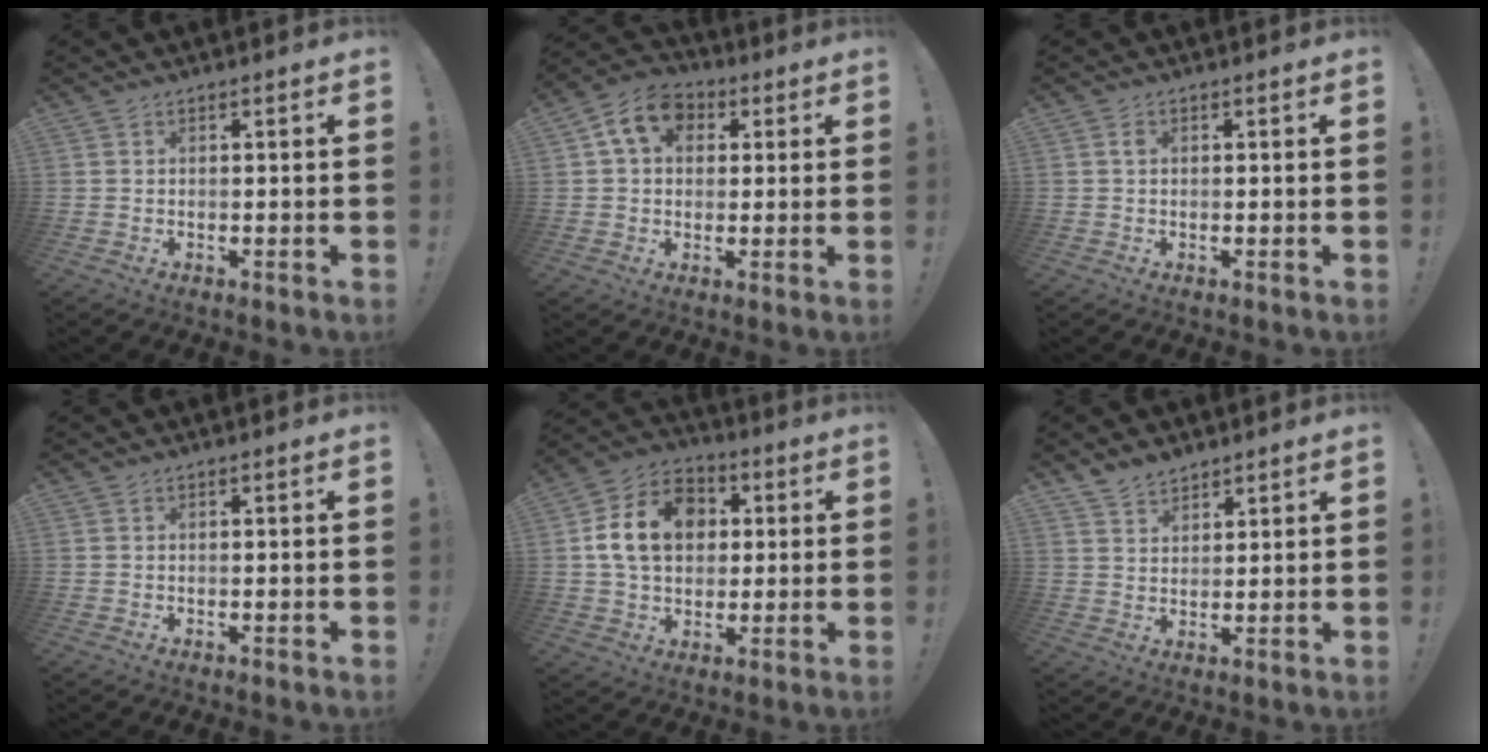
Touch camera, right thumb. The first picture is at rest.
{"total": 10.6, "force": [3.9, 7.9, 5.9], "torque": [-0.095, 0.002, 0.074]}
{"total": 1.0, "force": [0.2, 0.8, 0.5], "torque": [-0.010, 0.003, 0.003]}
{"total": 0.0}
{"total": 16.4, "force": [3.3, 12.7, 9.9], "torque": [-0.166, 0.003, 0.066]}
{"total": 5.1, "force": [4.4, 2.3, 1.1], "torque": [-0.024, -0.027, 0.084]}